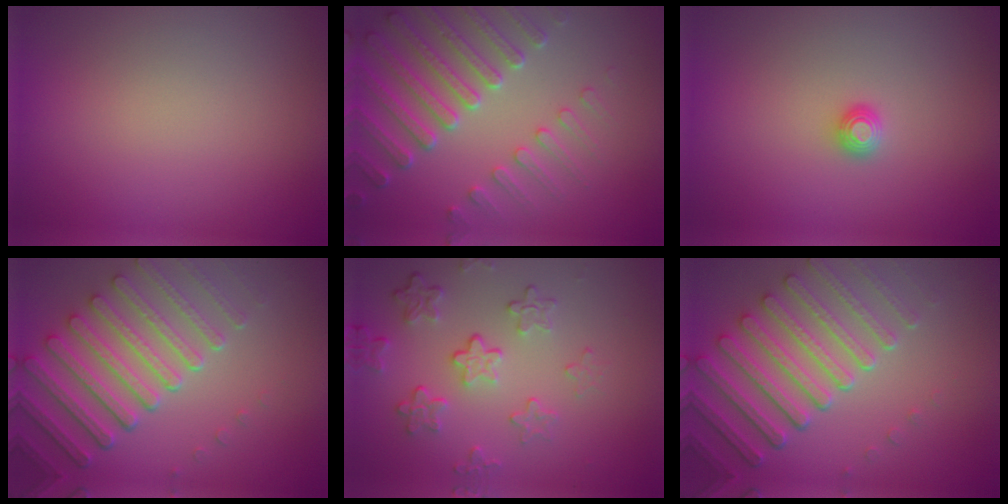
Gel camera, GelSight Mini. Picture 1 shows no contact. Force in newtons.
{"total": 6.5, "press": 5.3, "slide": 3.8}
{"total": 1.2, "press": 1.1, "slide": 0.3}
{"total": 7.0, "press": 5.5, "slide": 4.4}
{"total": 4.4, "press": 3.3, "slide": 3.0}
{"total": 7.3, "press": 5.6, "slide": 4.8}